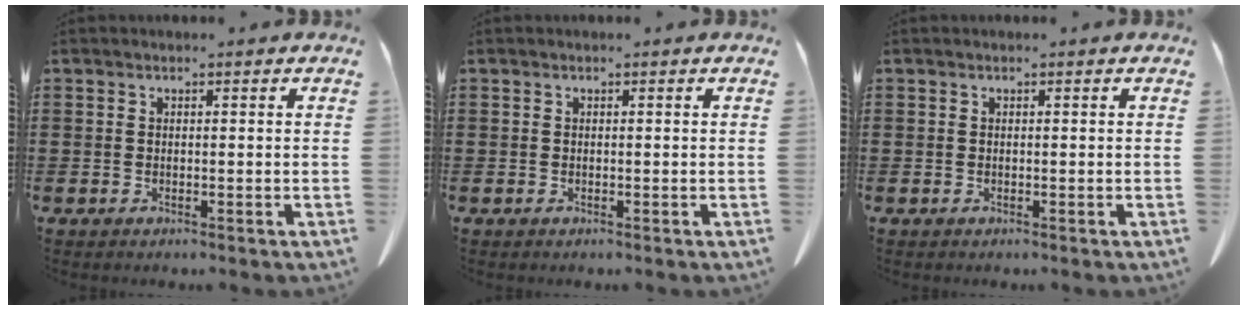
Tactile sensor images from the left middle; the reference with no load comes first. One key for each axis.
{"total": 0.0}
{"total": 0.0}